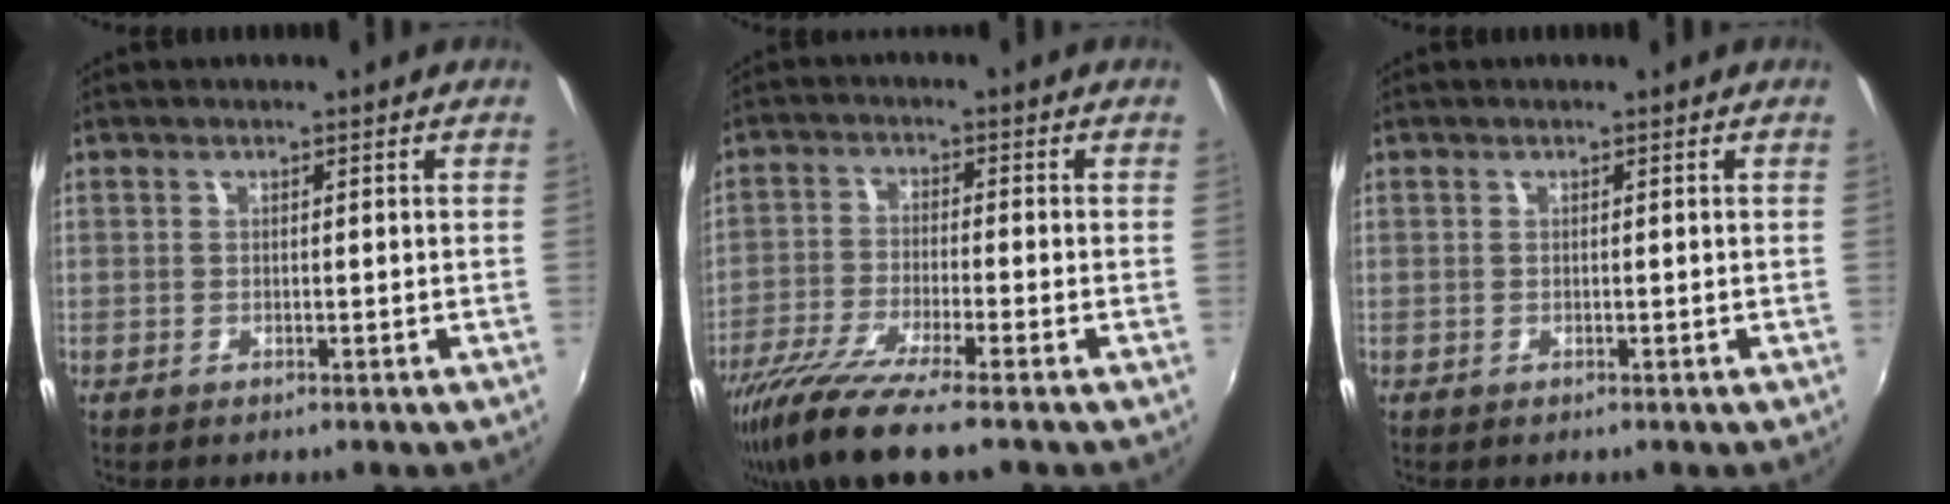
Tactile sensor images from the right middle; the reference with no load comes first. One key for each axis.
{"total": 11.5, "fx": -8.7, "fy": 0.7, "fz": 7.4, "tx": -0.163, "ty": -0.039, "tz": -0.161}
{"total": 0.0}